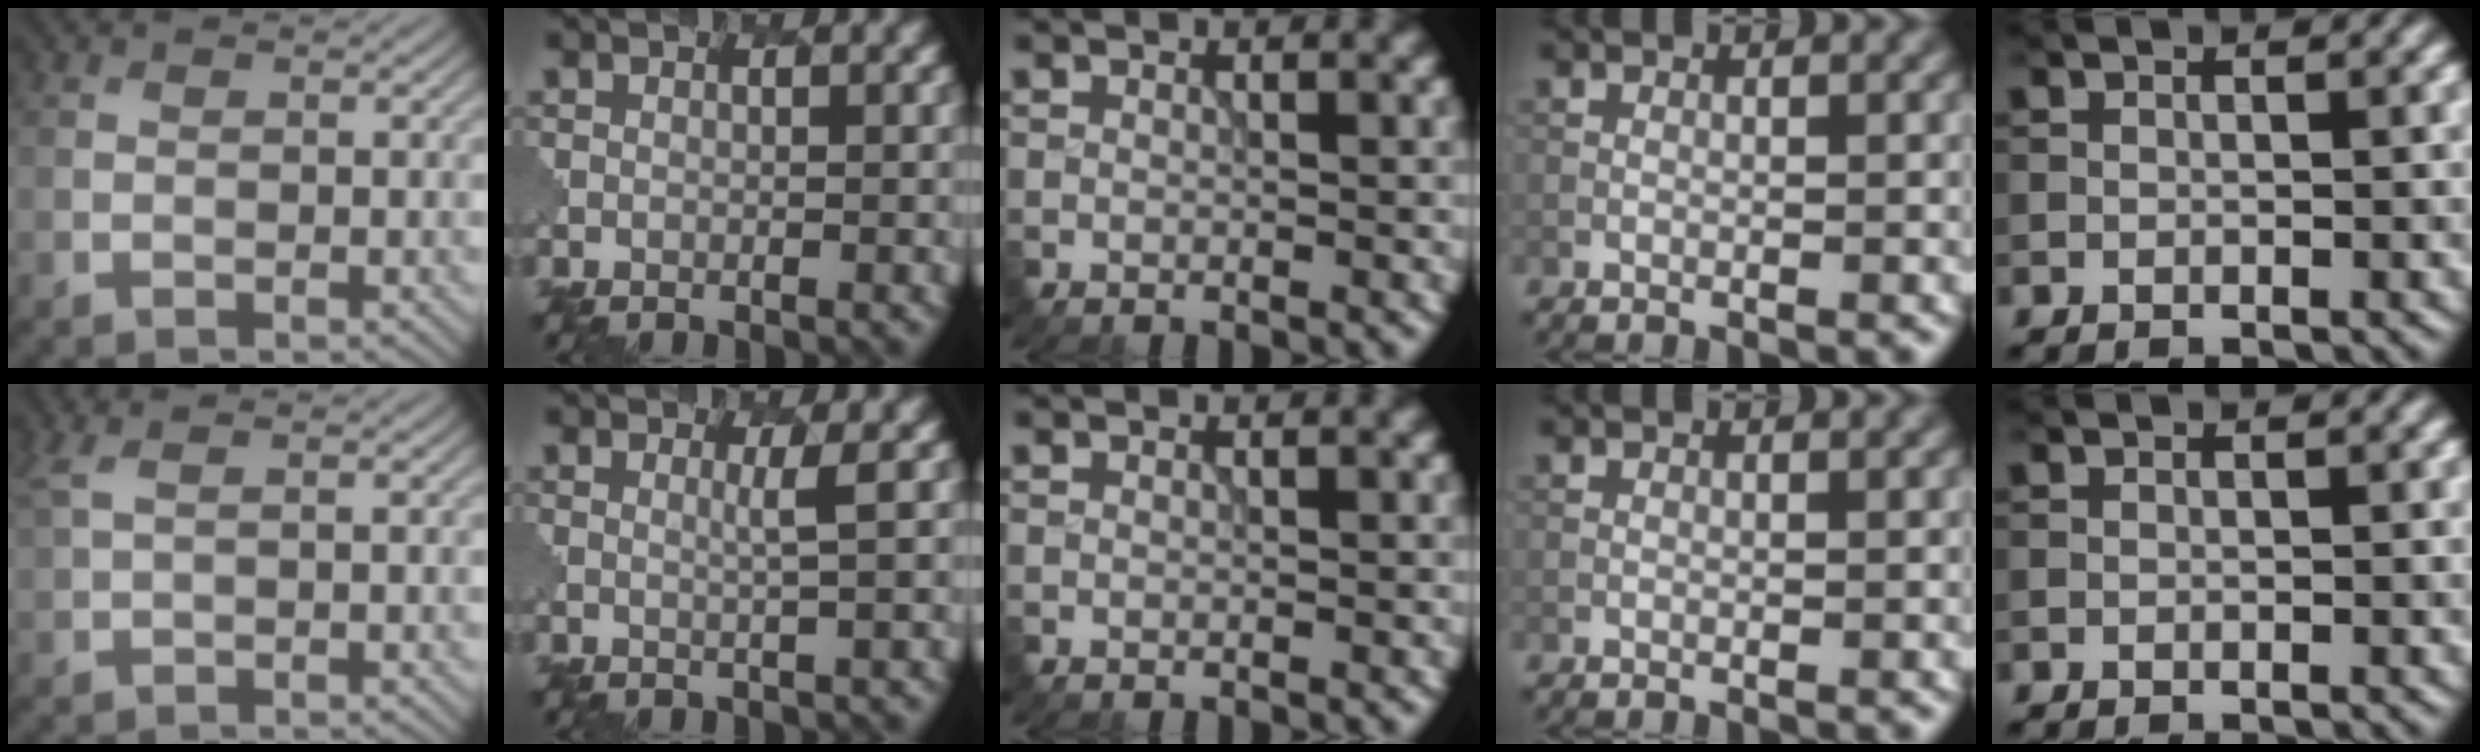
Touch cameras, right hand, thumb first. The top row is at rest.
{"thumb": {"total": 2.7, "force": [1.5, 0.7, 2.2], "torque": [-0.056, 0.014, 0.031]}, "index": {"total": 1.6, "force": [0.8, 0.3, 1.3], "torque": [-0.018, 0.002, 0.013]}}